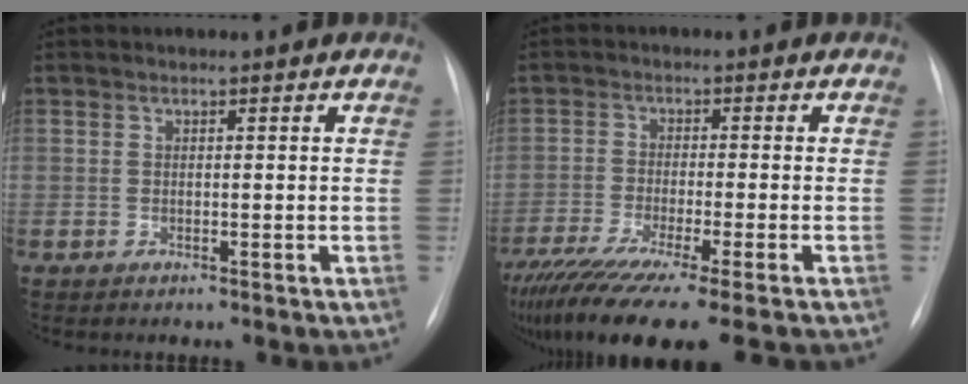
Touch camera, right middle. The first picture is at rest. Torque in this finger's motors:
{"motor_torque": [1.15, -0.99, 0.40, 0.15]}